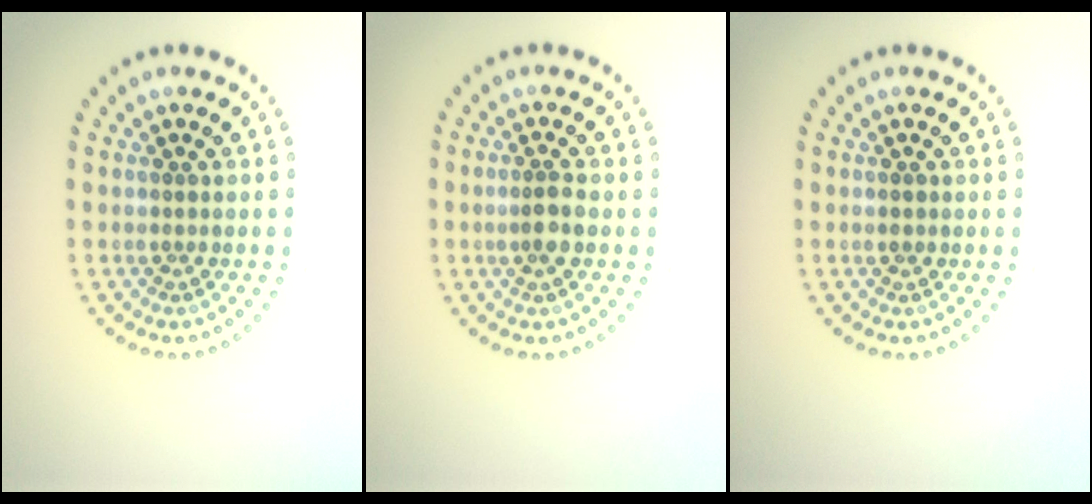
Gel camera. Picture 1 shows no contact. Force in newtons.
{"total": 1.9, "press": 1.7, "slide": 0.8}
{"total": 0.7, "press": 0.7, "slide": 0.0}